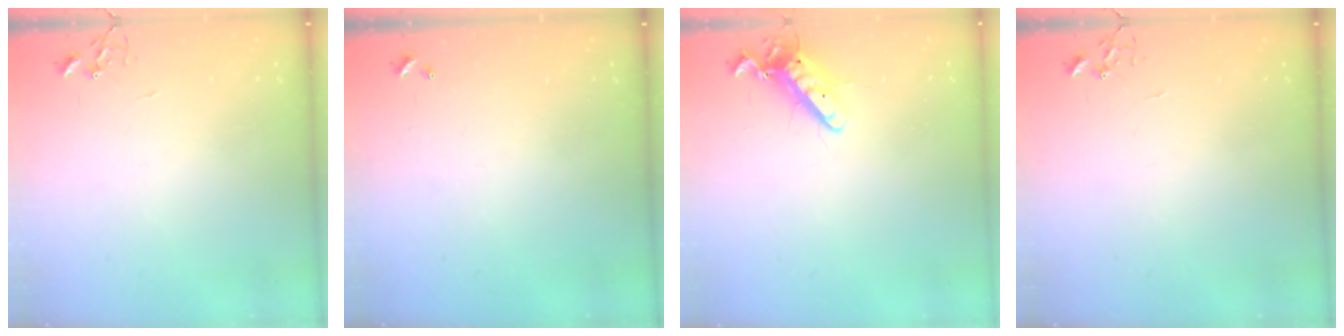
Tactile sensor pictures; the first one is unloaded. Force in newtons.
{"total": 0.0}
{"total": 12.1, "press": 12.0, "slide": 1.4}
{"total": 0.0}